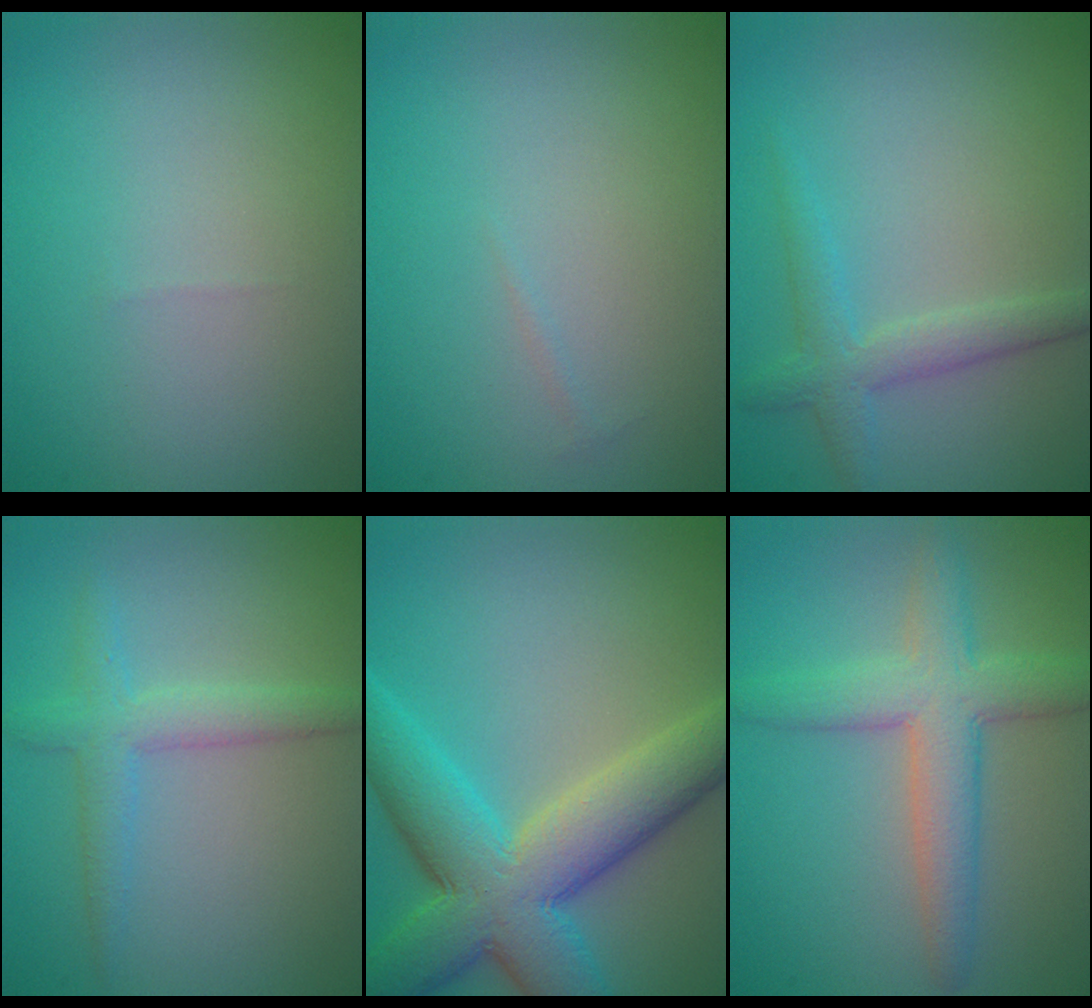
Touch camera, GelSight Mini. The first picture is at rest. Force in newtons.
{"total": 0.8, "press": 0.8, "slide": 0.2}
{"total": 2.8, "press": 2.8, "slide": 0.1}
{"total": 2.9, "press": 2.9, "slide": 0.1}
{"total": 10.2, "press": 10.2, "slide": 0.5}
{"total": 5.2, "press": 5.2, "slide": 0.2}